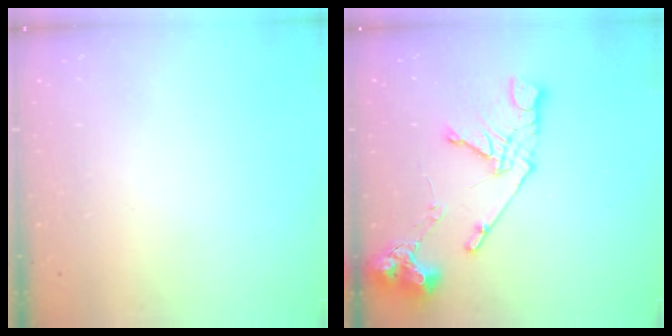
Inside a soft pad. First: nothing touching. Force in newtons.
{"total": 13.8, "press": 13.7, "slide": 1.5}